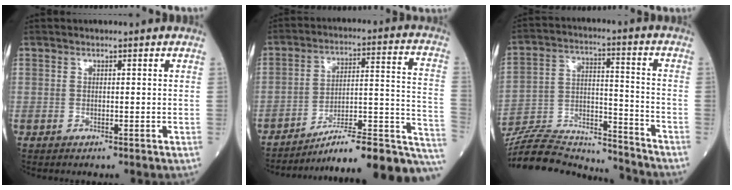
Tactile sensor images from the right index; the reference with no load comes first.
{"total": 21.0, "force": [-16.4, 2.7, 12.7], "torque": [-0.098, 0.039, -0.236]}
{"total": 20.7, "force": [-19.8, 2.9, 5.1], "torque": [-0.122, 0.012, -0.320]}